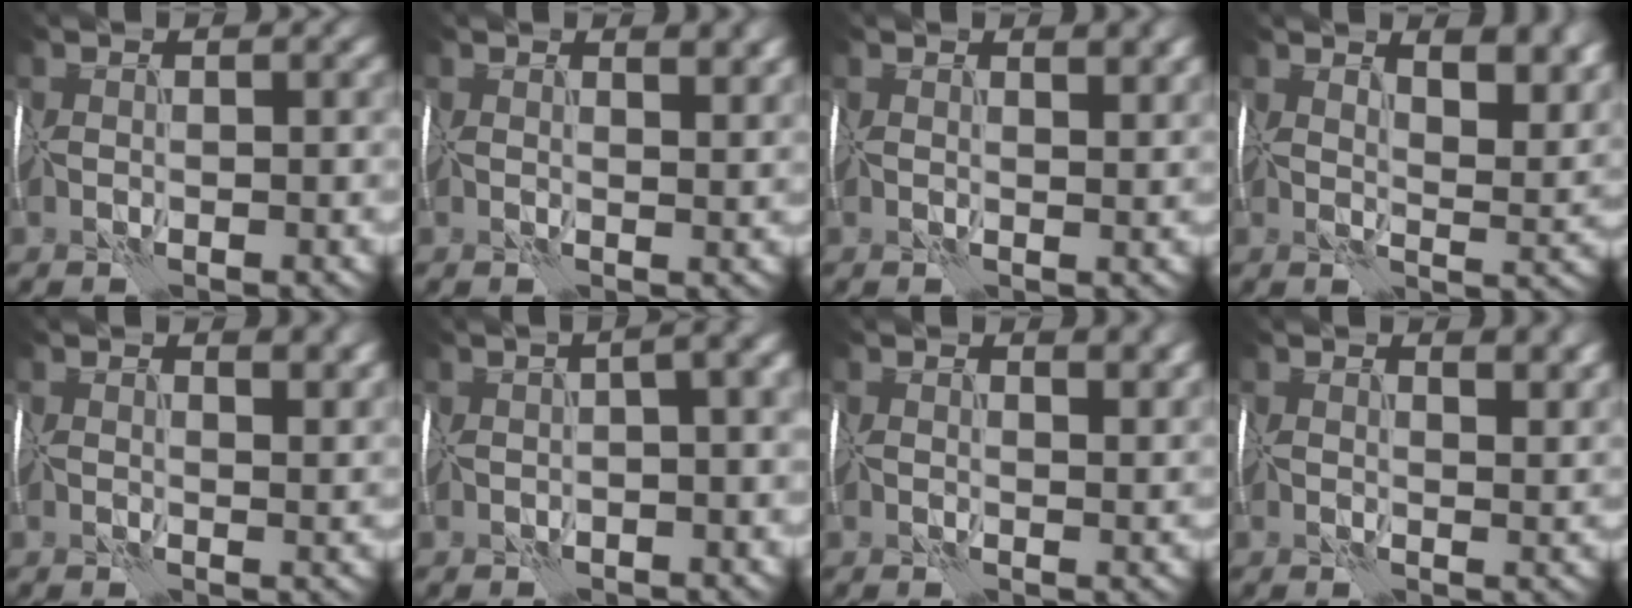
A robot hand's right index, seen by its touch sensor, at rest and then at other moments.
{"total": 3.5, "force": [2.2, 1.3, 2.4], "torque": [-0.018, 0.008, 0.025]}
{"total": 2.9, "force": [1.8, 1.0, 2.0], "torque": [-0.018, 0.005, 0.023]}
{"total": 7.8, "force": [4.5, 3.2, 5.5], "torque": [-0.057, 0.012, 0.055]}
{"total": 3.8, "force": [2.3, 1.5, 2.6], "torque": [-0.022, 0.006, 0.029]}
{"total": 7.6, "force": [1.2, 3.3, 6.7], "torque": [-0.058, 0.032, 0.001]}
{"total": 3.4, "force": [2.2, 1.3, 2.3], "torque": [-0.018, 0.006, 0.027]}
{"total": 4.3, "force": [2.6, 1.7, 2.9], "torque": [-0.025, 0.005, 0.034]}